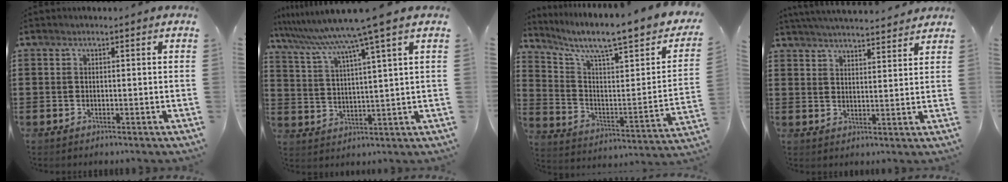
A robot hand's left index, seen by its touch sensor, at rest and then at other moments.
{"total": 8.7, "force": [6.8, -1.7, 5.3], "torque": [-0.128, -0.044, 0.107]}
{"total": 7.8, "force": [6.1, 1.0, 4.9], "torque": [-0.106, -0.056, 0.091]}
{"total": 4.2, "force": [4.1, -0.2, 0.7], "torque": [-0.027, -0.019, 0.074]}